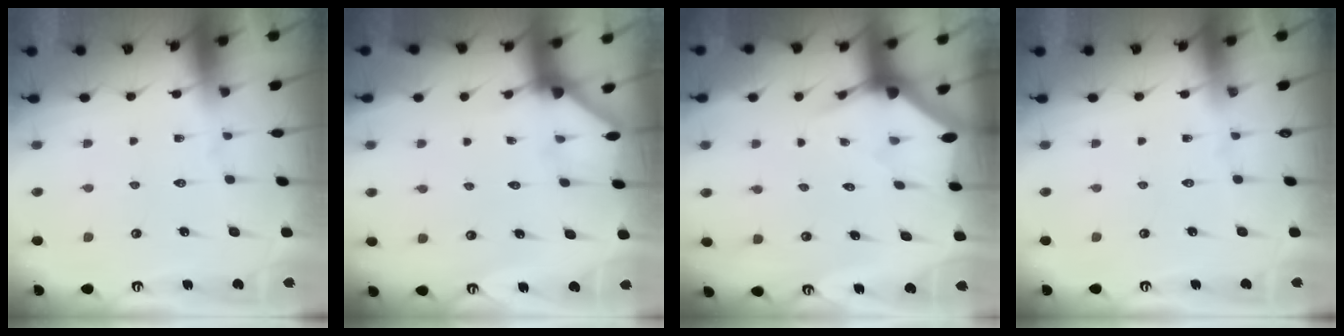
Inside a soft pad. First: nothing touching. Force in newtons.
{"total": 2.7, "press": 2.7, "slide": 0.2}
{"total": 2.9, "press": 2.9, "slide": 0.1}
{"total": 0.0}